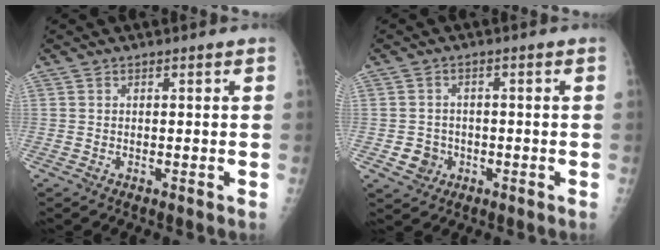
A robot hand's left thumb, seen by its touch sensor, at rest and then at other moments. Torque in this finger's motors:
{"motor_torque": [-0.30, 0.26, -0.05, -0.01, -0.01]}